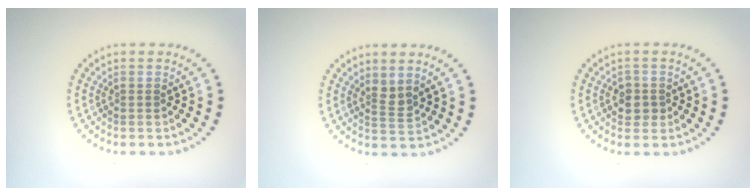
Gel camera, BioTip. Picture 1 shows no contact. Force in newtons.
{"total": 1.5, "press": 1.2, "slide": 1.0}
{"total": 1.8, "press": 1.7, "slide": 0.5}